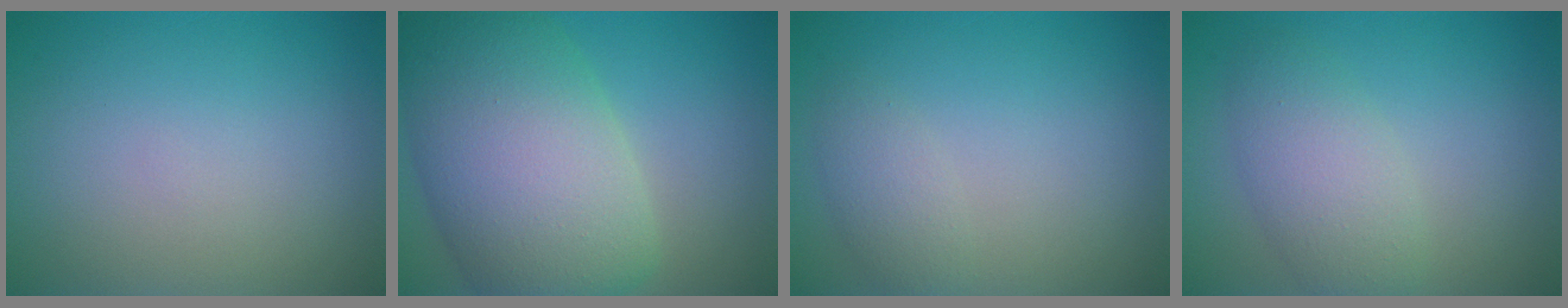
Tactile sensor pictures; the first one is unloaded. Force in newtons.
{"total": 12.3, "press": 12.3, "slide": 0.6}
{"total": 1.8, "press": 1.8, "slide": 0.1}
{"total": 3.8, "press": 3.8, "slide": 0.1}